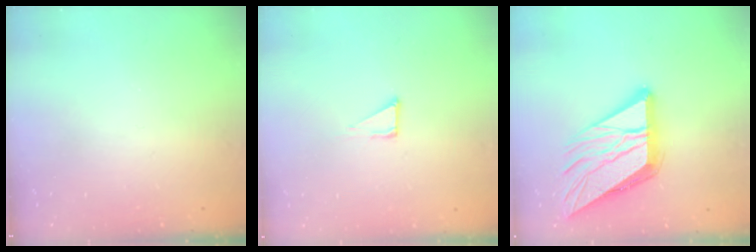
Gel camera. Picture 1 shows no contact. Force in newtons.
{"total": 3.6, "press": 3.6, "slide": 0.2}
{"total": 17.6, "press": 17.4, "slide": 2.1}